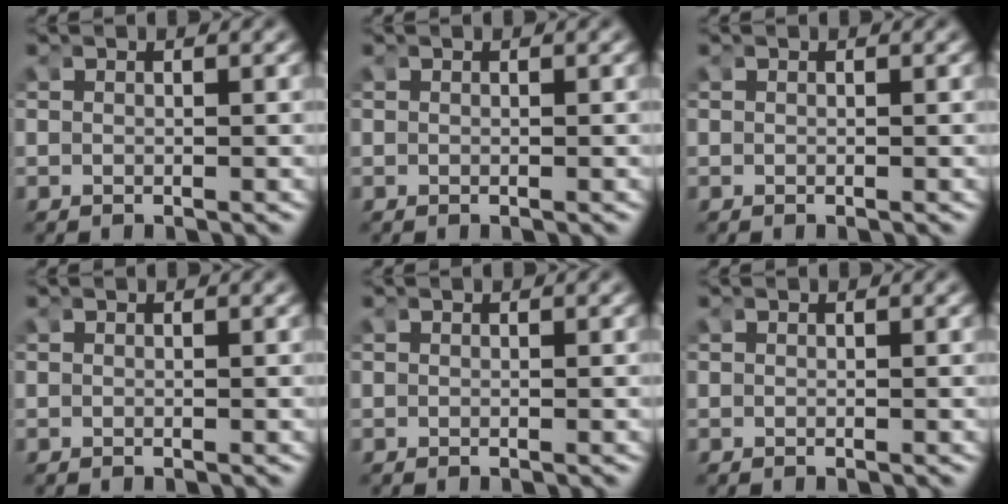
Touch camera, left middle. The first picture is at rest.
{"total": 0.0}
{"total": 0.0}
{"total": 0.0}
{"total": 0.0}
{"total": 0.0}